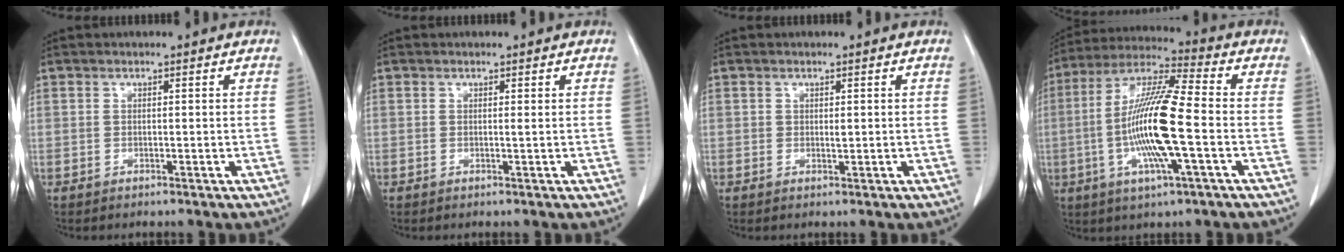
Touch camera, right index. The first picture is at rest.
{"total": 0.0}
{"total": 0.8, "force": [0.3, 0.4, 0.6], "torque": [-0.009, -0.003, 0.005]}
{"total": 15.4, "force": [-2.6, 1.1, 15.2], "torque": [-0.300, -0.004, -0.055]}